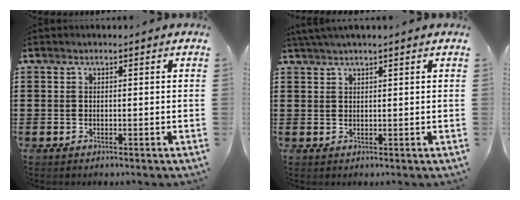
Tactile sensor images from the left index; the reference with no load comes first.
{"total": 1.6, "force": [1.3, -0.4, 0.8], "torque": [-0.016, -0.001, 0.026]}